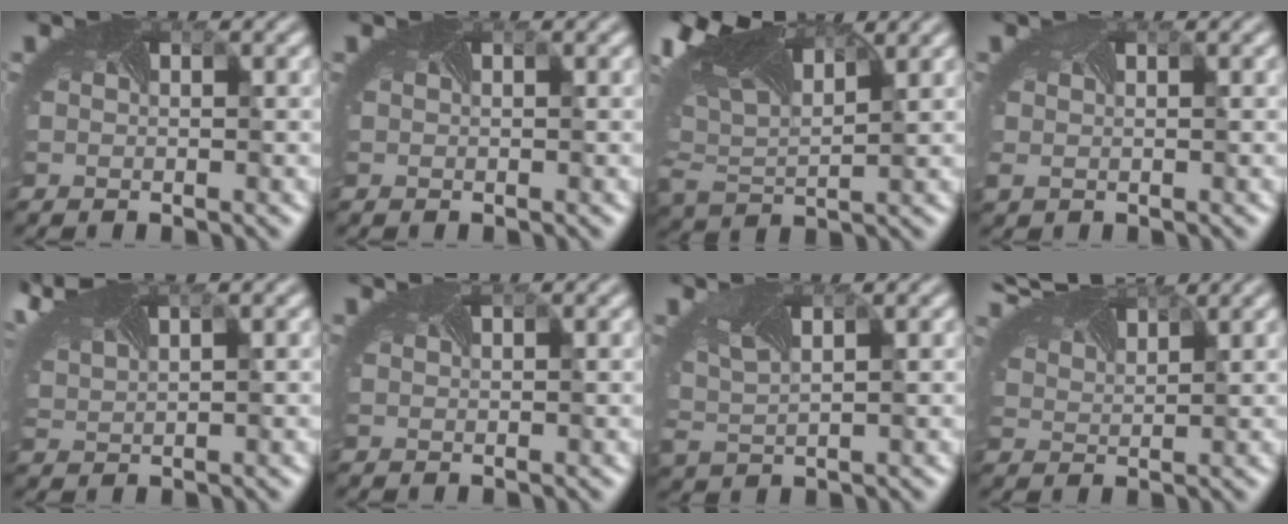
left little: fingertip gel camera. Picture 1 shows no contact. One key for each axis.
{"total": 0.0}
{"total": 11.4, "fx": 6.2, "fy": 5.2, "fz": 8.0, "tx": -0.178, "ty": 0.024, "tz": 0.107}
{"total": 0.7, "fx": 0.1, "fy": 0.5, "fz": 0.5, "tx": -0.015, "ty": -0.002, "tz": 0.004}
{"total": 7.7, "fx": 4.6, "fy": 2.9, "fz": 5.4, "tx": -0.141, "ty": 0.031, "tz": 0.083}
{"total": 0.6, "fx": 0.6, "fy": -0.2, "fz": 0.1, "tx": -0.004, "ty": -0.004, "tz": 0.006}
{"total": 2.7, "fx": 1.5, "fy": 0.9, "fz": 2.0, "tx": -0.049, "ty": -0.005, "tz": 0.036}
{"total": 5.2, "fx": 4.7, "fy": 1.2, "fz": 2.0, "tx": -0.050, "ty": 0.018, "tz": 0.066}